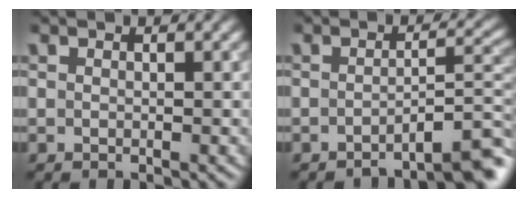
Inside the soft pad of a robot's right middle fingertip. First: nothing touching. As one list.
[{"total": 4.4, "force": [-3.1, 0.9, 3.1], "torque": [-0.029, 0.015, -0.046]}]